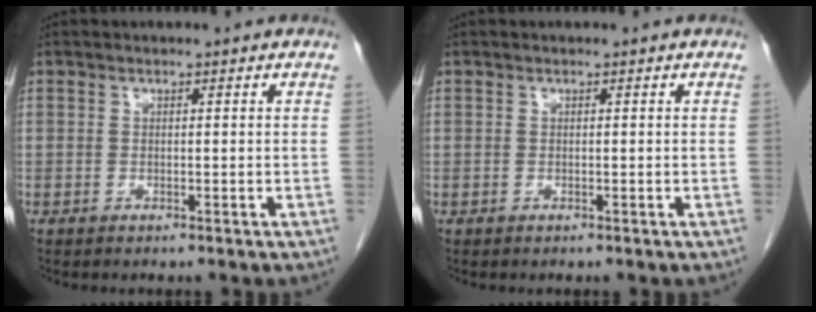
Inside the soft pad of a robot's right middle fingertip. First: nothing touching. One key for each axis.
{"total": 0.0}